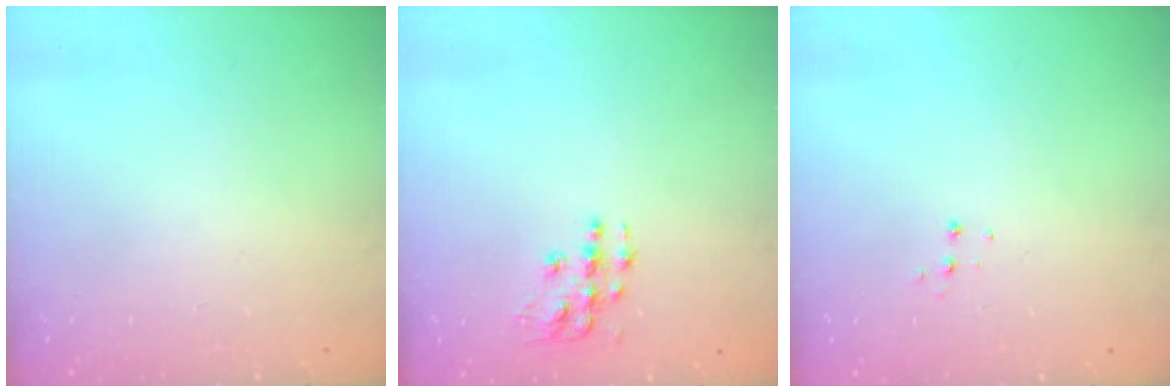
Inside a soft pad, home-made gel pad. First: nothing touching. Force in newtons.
{"total": 7.8, "press": 7.8, "slide": 0.4}
{"total": 3.9, "press": 3.9, "slide": 0.4}